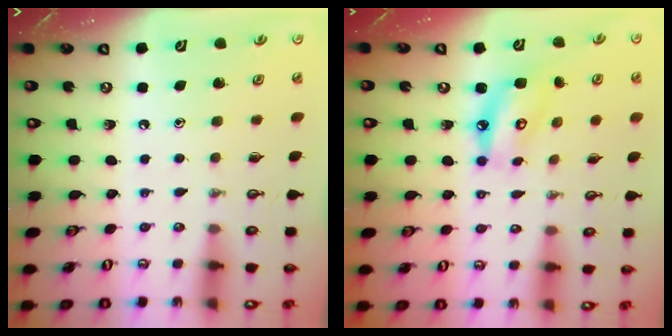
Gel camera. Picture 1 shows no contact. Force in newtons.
{"total": 8.6, "press": 8.6, "slide": 0.9}